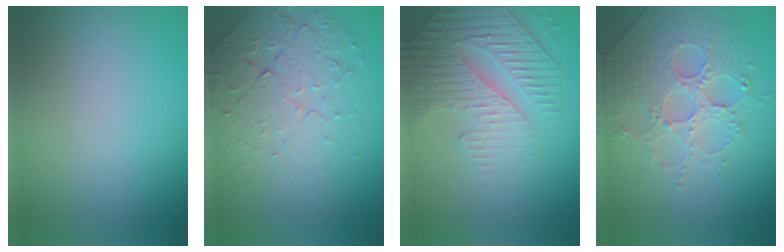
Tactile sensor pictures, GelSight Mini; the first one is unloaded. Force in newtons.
{"total": 5.1, "press": 3.7, "slide": 3.5}
{"total": 4.2, "press": 4.0, "slide": 1.4}
{"total": 4.7, "press": 4.5, "slide": 1.1}